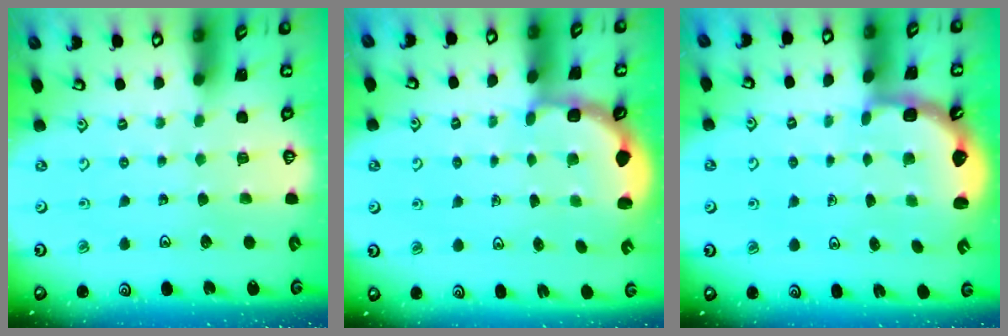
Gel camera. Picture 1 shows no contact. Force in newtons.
{"total": 3.0, "press": 2.6, "slide": 1.5}
{"total": 2.5, "press": 2.1, "slide": 1.3}